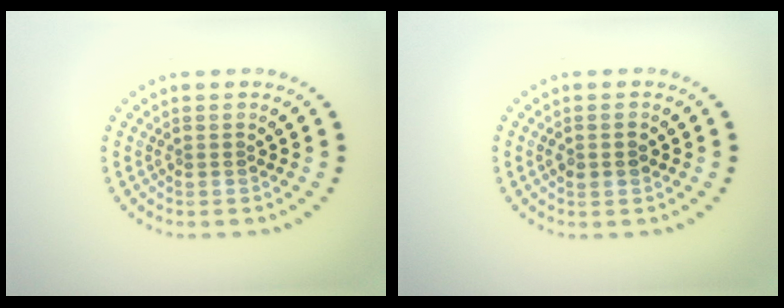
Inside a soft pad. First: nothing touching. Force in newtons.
{"total": 1.3, "press": 1.3, "slide": 0.1}